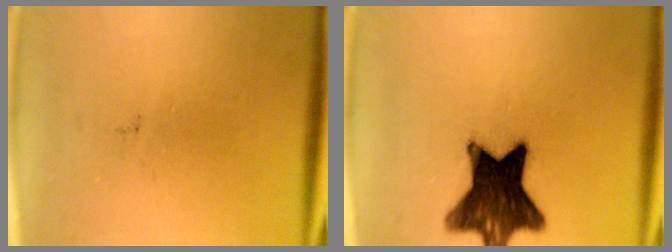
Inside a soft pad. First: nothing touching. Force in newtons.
{"total": 14.5}